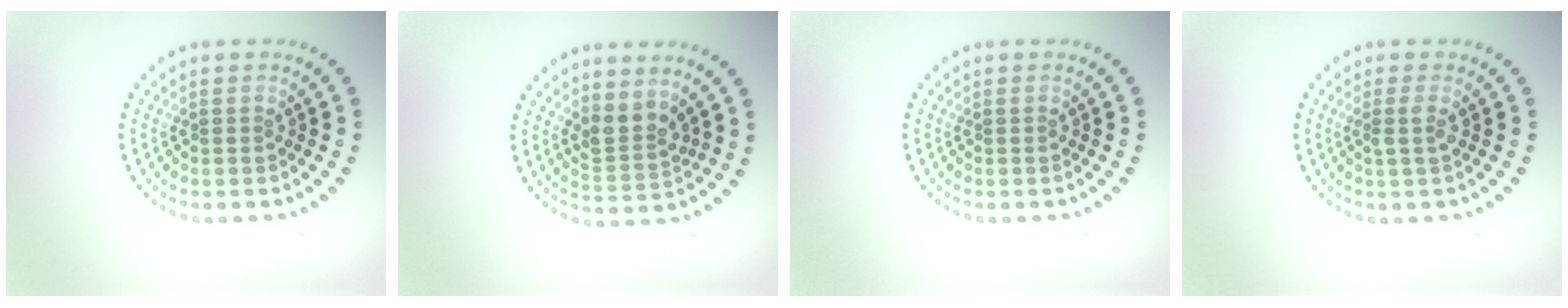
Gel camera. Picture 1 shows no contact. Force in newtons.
{"total": 2.6, "press": 2.0, "slide": 1.8}
{"total": 0.0}
{"total": 1.1, "press": 1.0, "slide": 0.5}